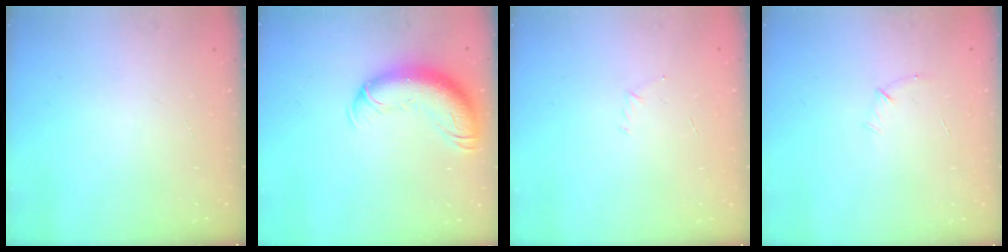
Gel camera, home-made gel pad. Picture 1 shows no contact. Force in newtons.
{"total": 15.2, "press": 14.8, "slide": 3.6}
{"total": 2.9, "press": 2.8, "slide": 0.8}
{"total": 4.9, "press": 4.7, "slide": 1.2}